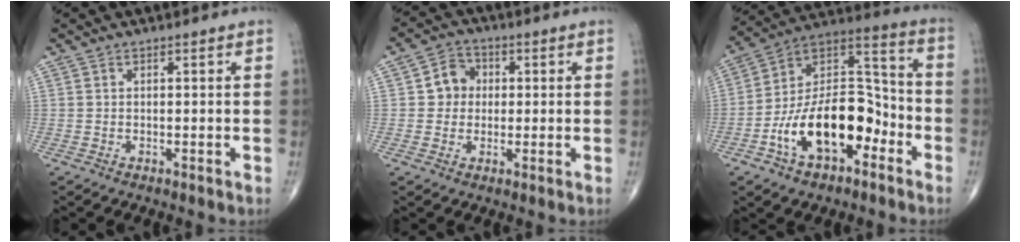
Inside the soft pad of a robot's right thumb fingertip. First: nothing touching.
{"total": 5.6, "force": [0.5, 5.1, 2.2], "torque": [-0.009, 0.009, -0.001]}
{"total": 19.8, "force": [-7.7, 11.0, 14.6], "torque": [-0.217, 0.074, -0.133]}